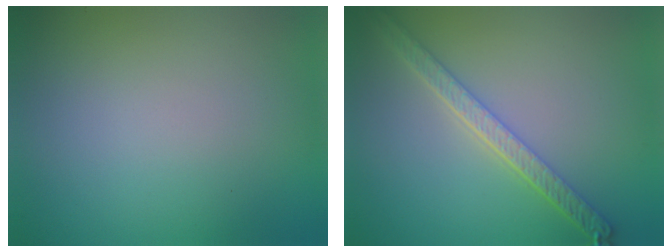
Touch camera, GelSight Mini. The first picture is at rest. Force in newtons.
{"total": 4.4, "press": 3.4, "slide": 2.7}